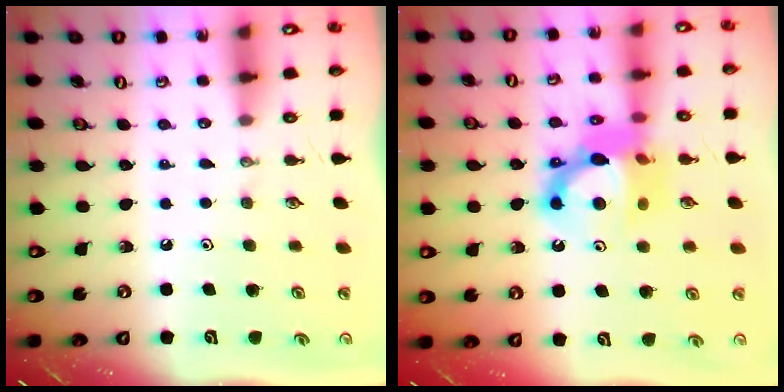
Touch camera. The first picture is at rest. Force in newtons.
{"total": 12.8, "press": 12.8, "slide": 1.3}